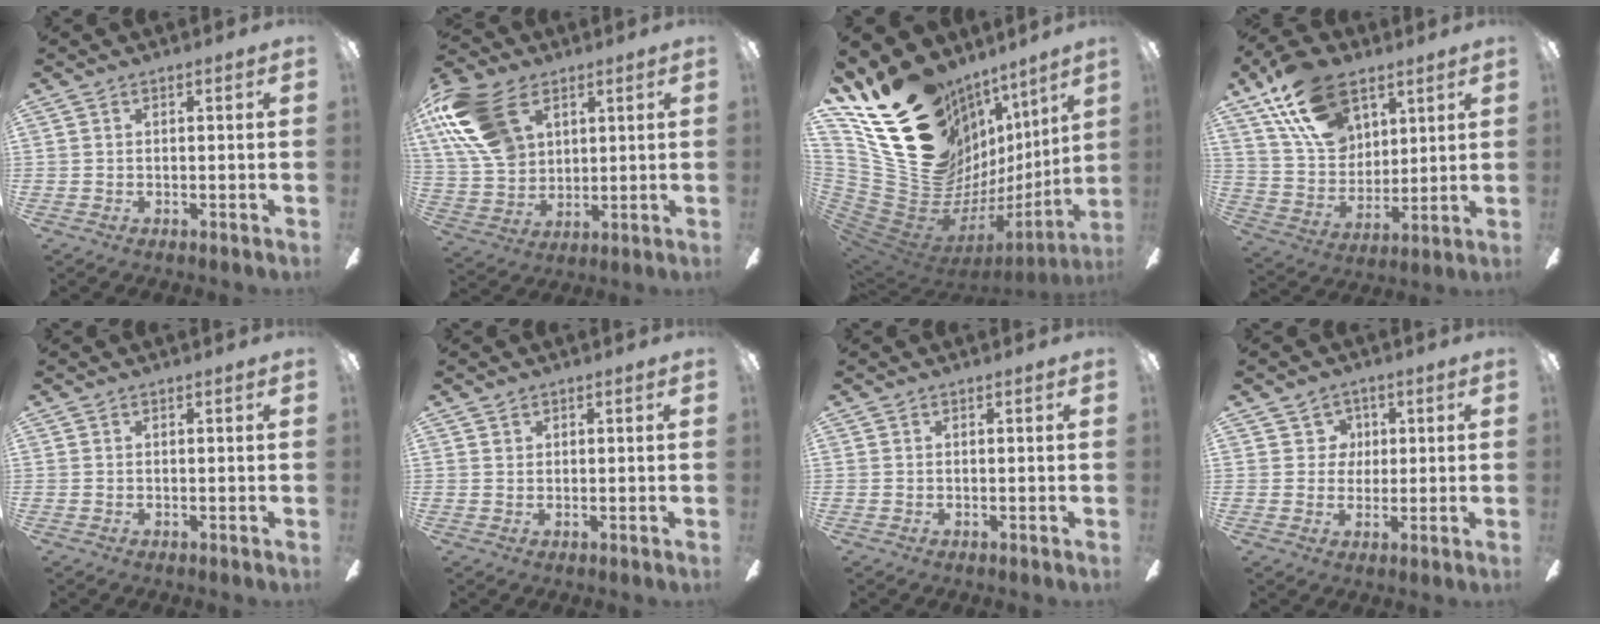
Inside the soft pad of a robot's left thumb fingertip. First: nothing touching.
{"total": 18.8, "force": [8.2, 12.3, 11.6], "torque": [-0.255, -0.012, 0.156]}
{"total": 25.7, "force": [12.3, 17.6, 14.2], "torque": [-0.225, -0.109, 0.276]}
{"total": 19.0, "force": [11.1, 11.9, 9.8], "torque": [-0.182, -0.034, 0.210]}
{"total": 0.0}
{"total": 0.8, "force": [0.5, 0.6, 0.0], "torque": [-0.001, 0.003, 0.010]}
{"total": 0.0}
{"total": 4.3, "force": [1.4, 4.0, 0.6], "torque": [-0.004, 0.004, 0.020]}